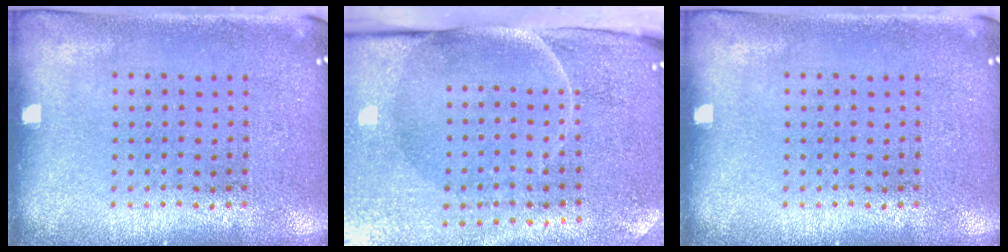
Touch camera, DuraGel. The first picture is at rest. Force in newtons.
{"total": 4.9, "press": 3.9, "slide": 3.0}
{"total": 0.0}